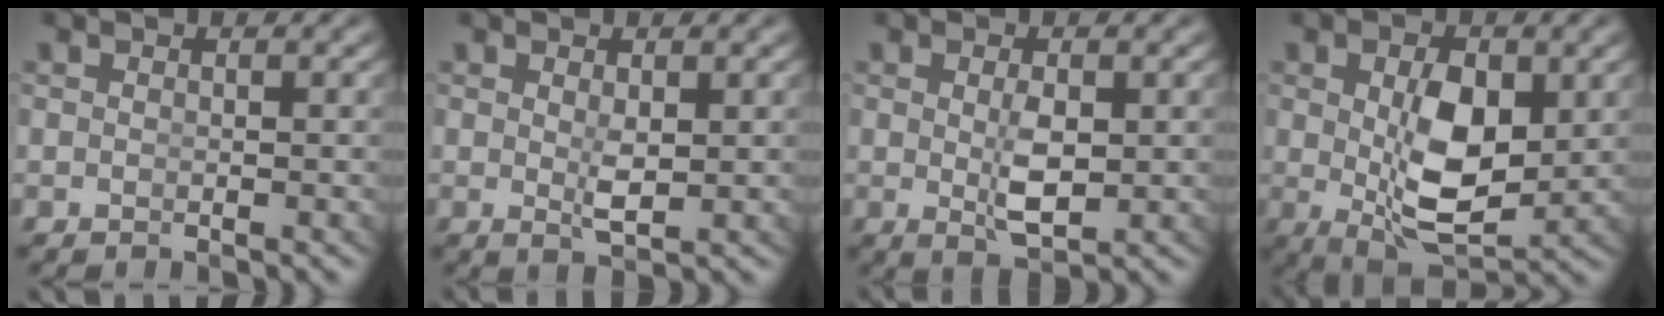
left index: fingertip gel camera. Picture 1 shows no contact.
{"total": 1.6, "force": [0.3, 0.2, 1.6], "torque": [-0.030, -0.013, 0.015]}
{"total": 2.9, "force": [0.0, 0.9, 2.7], "torque": [-0.051, -0.018, 0.013]}
{"total": 7.6, "force": [-0.4, 3.8, 6.6], "torque": [-0.111, -0.036, 0.018]}